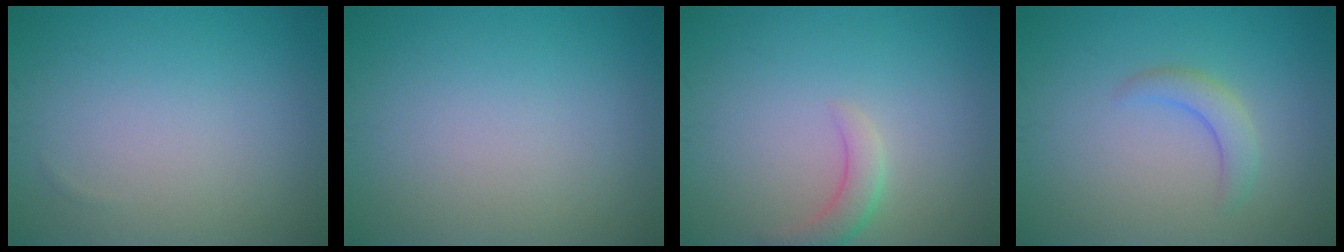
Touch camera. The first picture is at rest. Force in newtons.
{"total": 0.0}
{"total": 2.1, "press": 2.1, "slide": 0.3}
{"total": 2.1, "press": 2.1, "slide": 0.3}